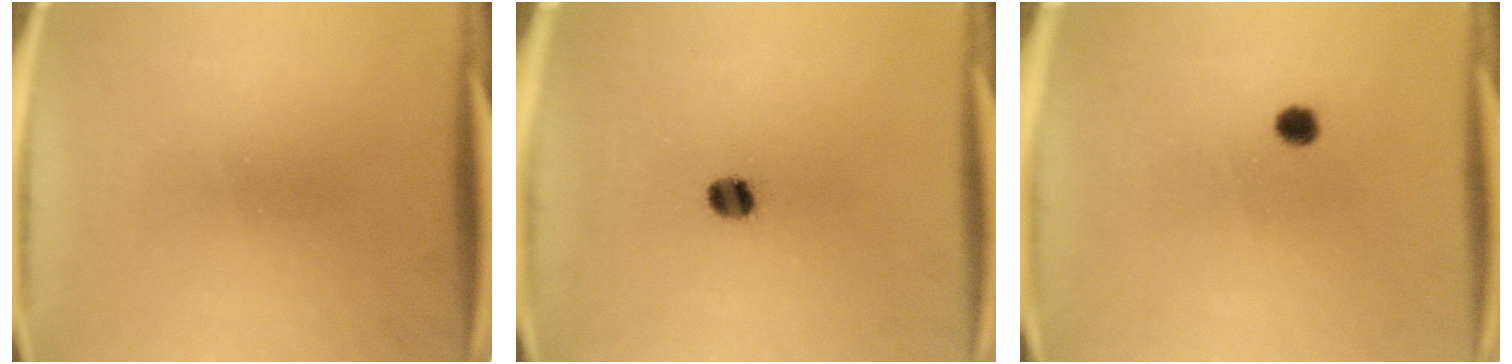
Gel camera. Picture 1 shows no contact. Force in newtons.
{"total": 3.5}
{"total": 1.4}